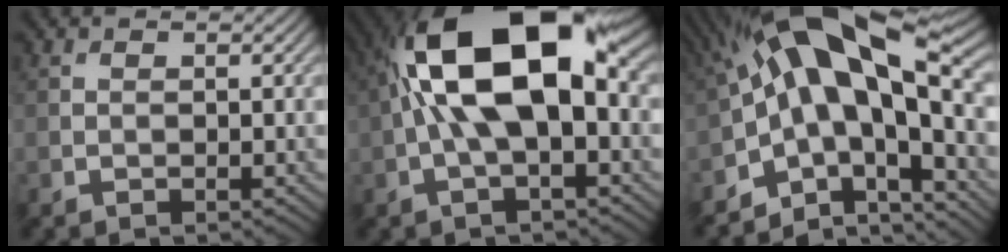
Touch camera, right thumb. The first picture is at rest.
{"total": 16.6, "force": [1.7, 7.6, 14.7], "torque": [-0.266, 0.031, 0.014]}
{"total": 17.2, "force": [0.6, 7.1, 15.6], "torque": [-0.263, 0.018, 0.006]}